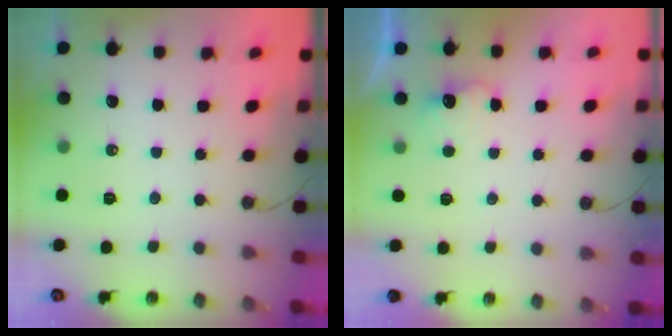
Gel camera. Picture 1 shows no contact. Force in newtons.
{"total": 2.8, "press": 2.7, "slide": 0.9}